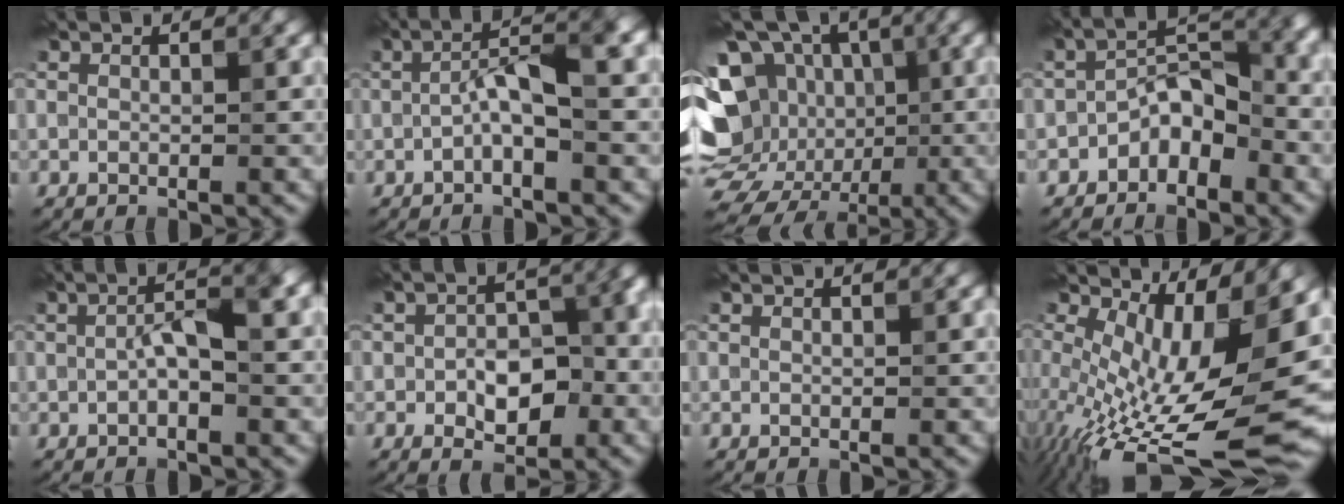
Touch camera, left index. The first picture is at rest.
{"total": 4.5, "force": [-0.8, 0.8, 4.4], "torque": [-0.083, 0.020, -0.020]}
{"total": 15.5, "force": [-1.6, 12.9, 8.4], "torque": [-0.176, 0.017, -0.021]}
{"total": 4.5, "force": [-2.4, 2.2, 3.1], "torque": [-0.044, 0.020, -0.048]}
{"total": 3.7, "force": [-0.1, 0.9, 3.6], "torque": [-0.067, 0.010, -0.005]}
{"total": 6.2, "force": [-1.5, 3.7, 4.7], "torque": [-0.058, 0.006, -0.026]}
{"total": 0.9, "force": [0.8, 0.3, 0.4], "torque": [-0.007, -0.003, 0.003]}
{"total": 16.1, "force": [-0.2, 5.9, 14.9], "torque": [-0.240, -0.023, 0.014]}